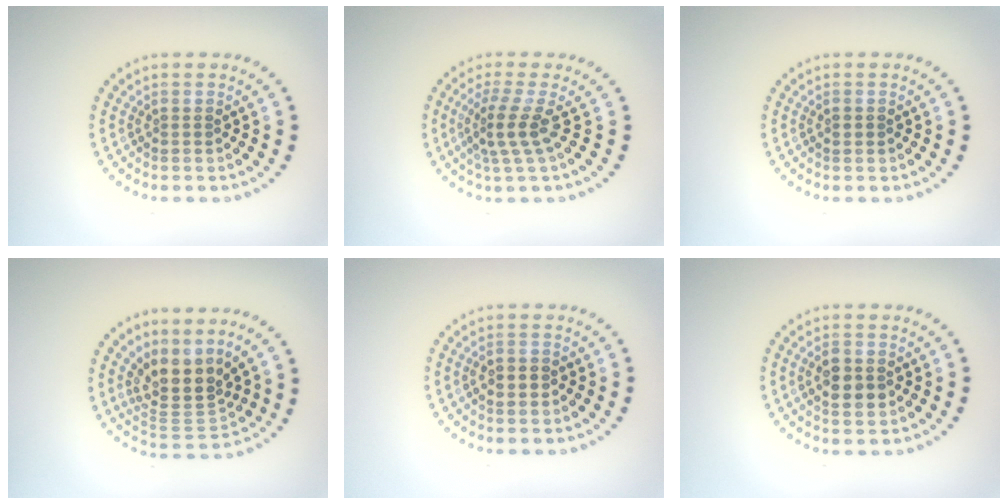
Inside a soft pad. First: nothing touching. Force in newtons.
{"total": 2.9, "press": 2.0, "slide": 2.1}
{"total": 0.9, "press": 0.9, "slide": 0.1}
{"total": 4.1, "press": 3.0, "slide": 2.7}
{"total": 1.7, "press": 1.7, "slide": 0.5}
{"total": 3.1, "press": 3.1, "slide": 0.3}